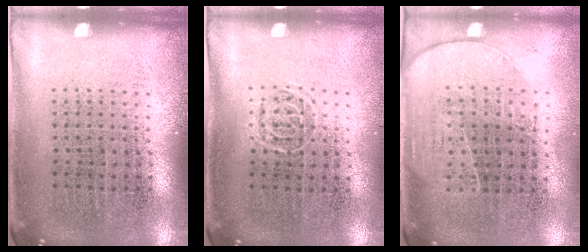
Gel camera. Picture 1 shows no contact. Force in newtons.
{"total": 0.6, "press": 0.4, "slide": 0.4}
{"total": 1.8, "press": 1.5, "slide": 0.9}